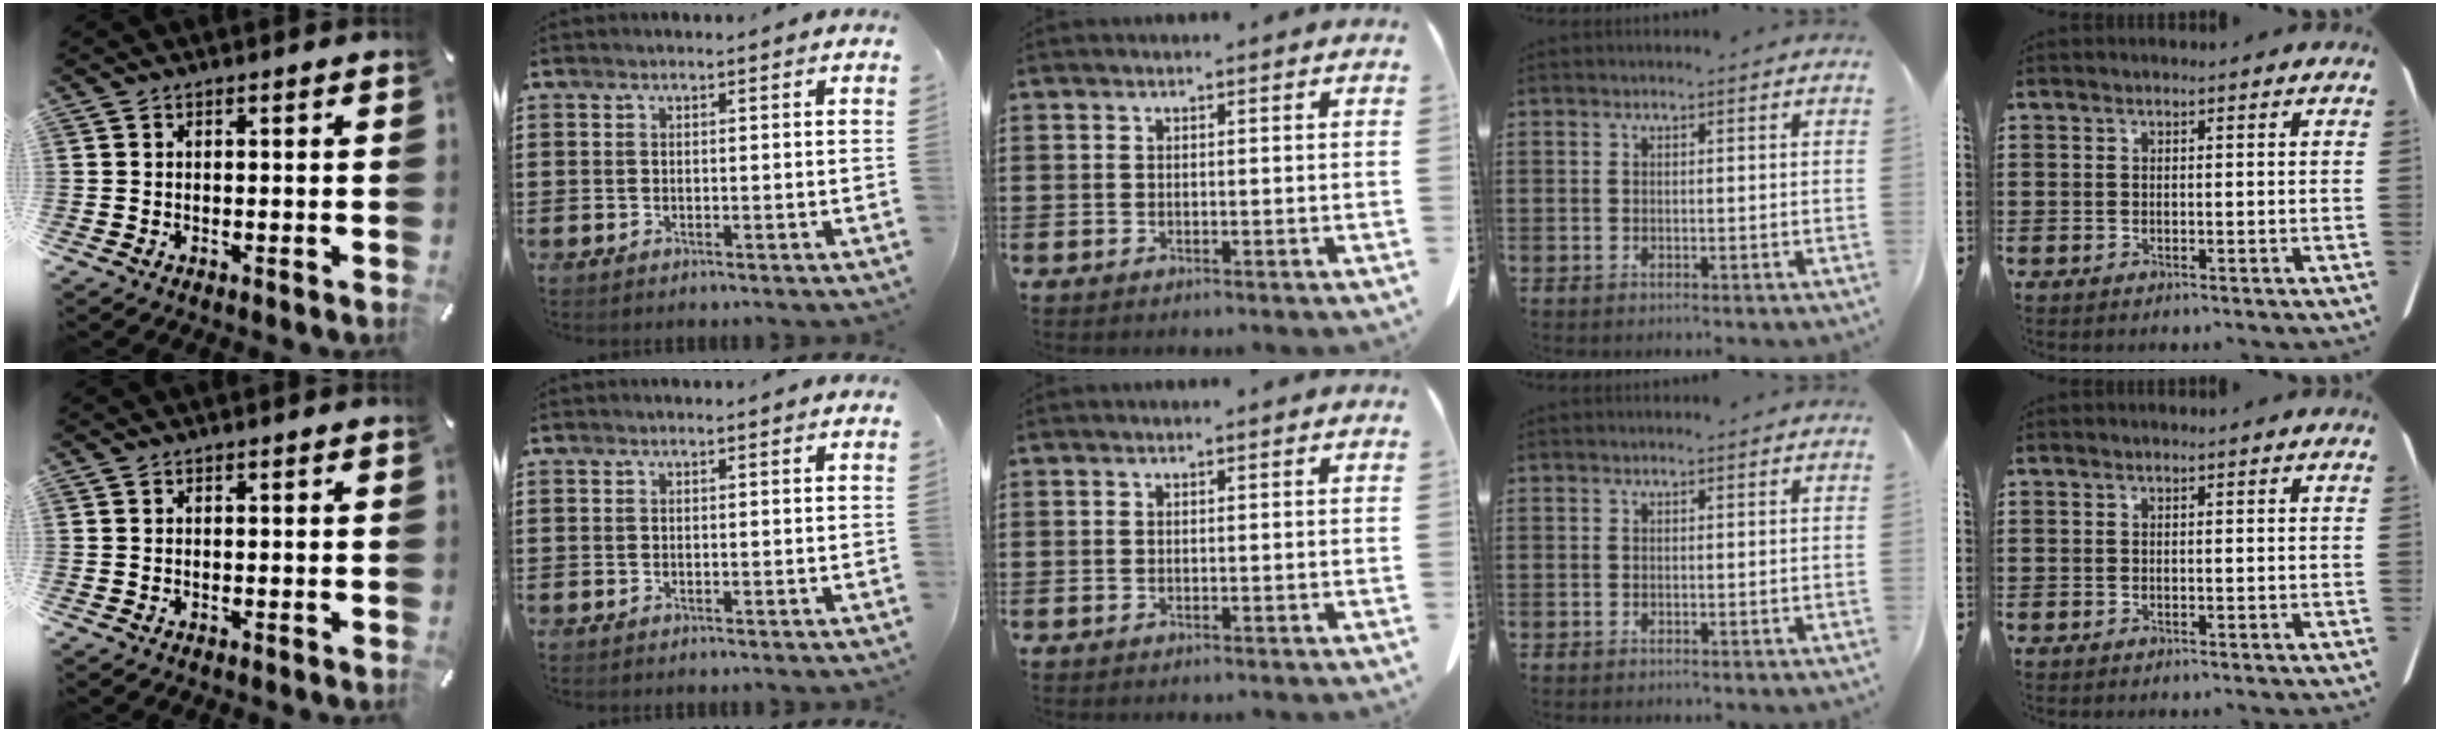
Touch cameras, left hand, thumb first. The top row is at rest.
{}